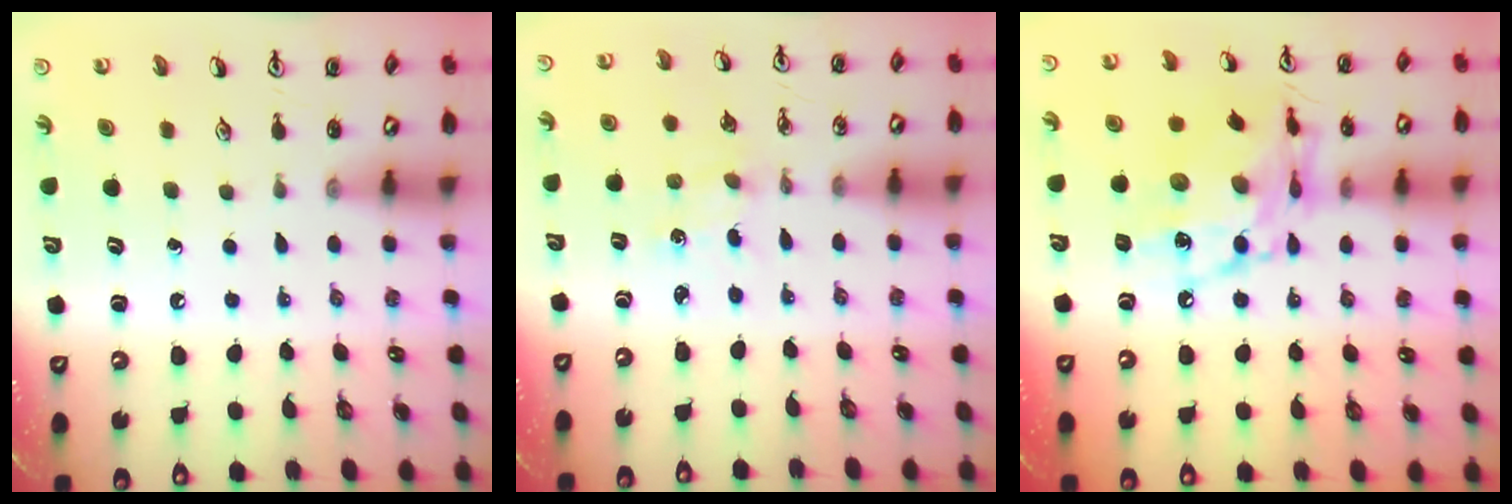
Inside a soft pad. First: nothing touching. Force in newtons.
{"total": 0.0}
{"total": 15.4, "press": 15.4, "slide": 1.3}